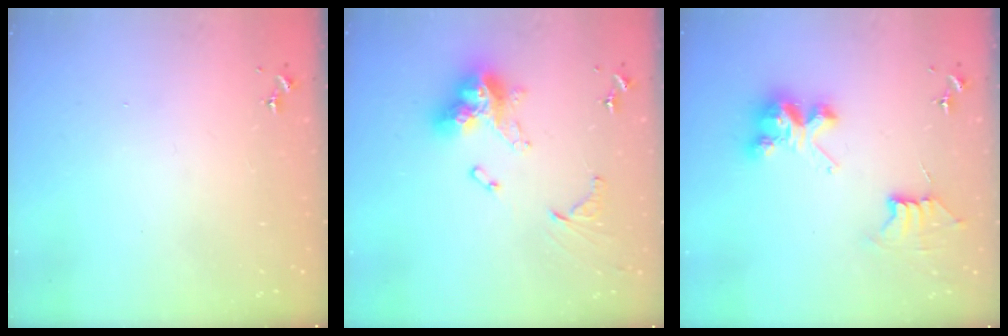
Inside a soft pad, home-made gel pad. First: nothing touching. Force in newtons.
{"total": 17.3, "press": 17.2, "slide": 1.6}
{"total": 9.5, "press": 9.5, "slide": 0.7}